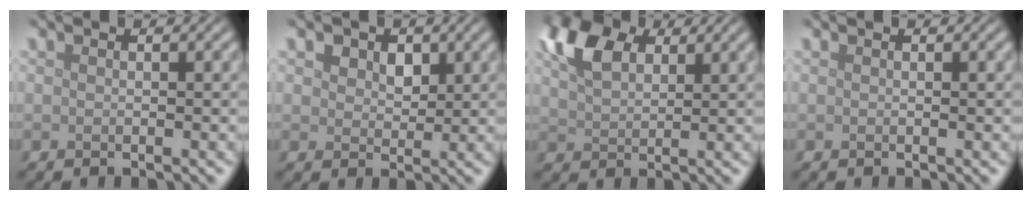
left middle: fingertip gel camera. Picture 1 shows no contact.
{"total": 2.6, "force": [1.4, 1.8, 1.3], "torque": [-0.025, -0.007, 0.022]}
{"total": 6.1, "force": [3.3, 3.5, 3.8], "torque": [-0.090, 0.013, 0.059]}
{"total": 0.0}